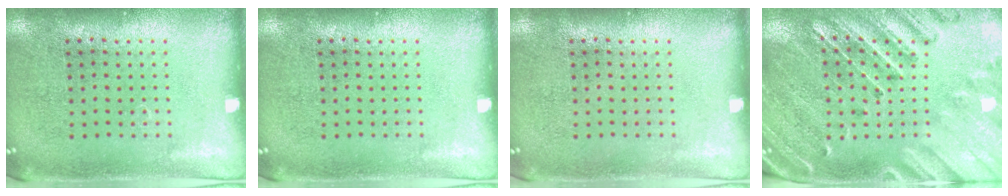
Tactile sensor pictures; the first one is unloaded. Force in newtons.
{"total": 0.0}
{"total": 0.0}
{"total": 2.9, "press": 2.7, "slide": 0.9}